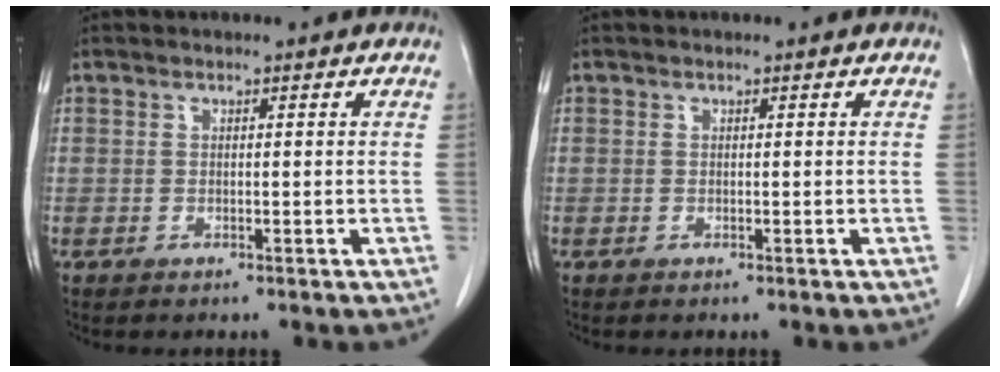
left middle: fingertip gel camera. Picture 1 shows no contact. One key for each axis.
{"total": 0.0}